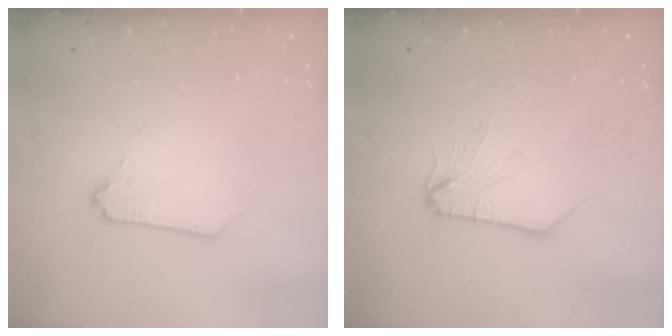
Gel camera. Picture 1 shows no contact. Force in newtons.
{"total": 2.5, "press": 2.5, "slide": 0.5}